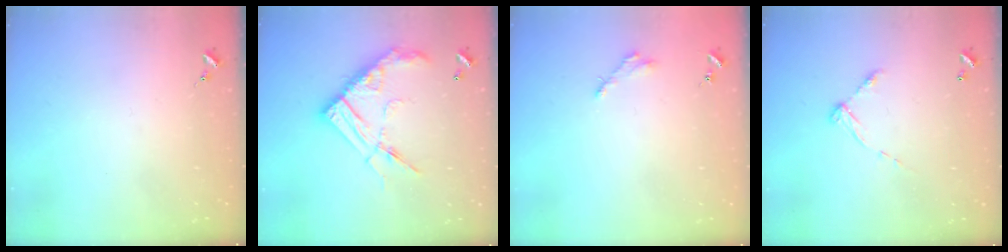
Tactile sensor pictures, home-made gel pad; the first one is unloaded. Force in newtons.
{"total": 19.2, "press": 19.1, "slide": 1.9}
{"total": 2.8, "press": 2.8, "slide": 0.3}
{"total": 6.6, "press": 6.6, "slide": 0.4}